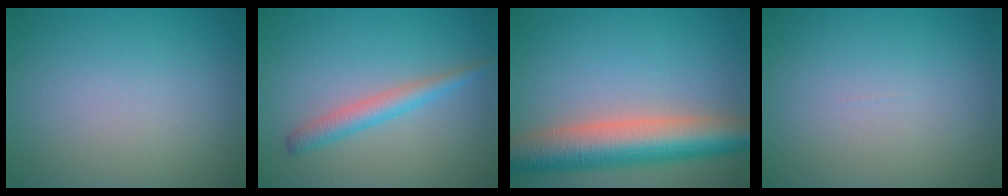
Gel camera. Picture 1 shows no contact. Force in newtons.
{"total": 2.5, "press": 2.5, "slide": 0.0}
{"total": 9.1, "press": 9.1, "slide": 0.5}
{"total": 0.0}